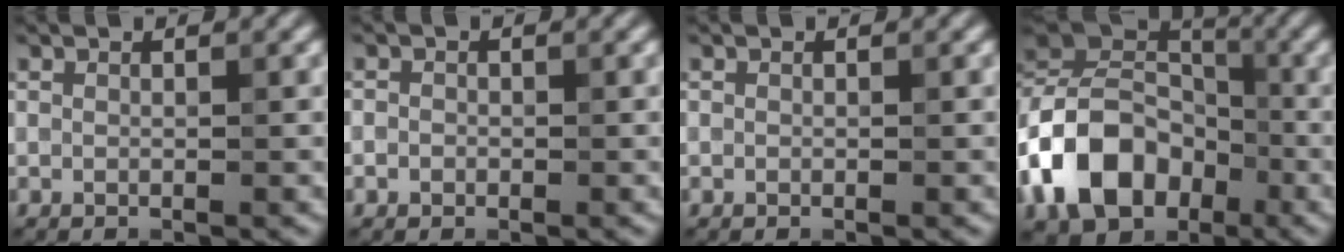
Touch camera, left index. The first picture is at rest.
{"total": 1.0, "force": [-0.1, 0.9, 0.4], "torque": [0.013, 0.010, -0.010]}
{"total": 0.0}
{"total": 11.3, "force": [-4.0, 8.2, 6.6], "torque": [-0.138, 0.009, -0.083]}